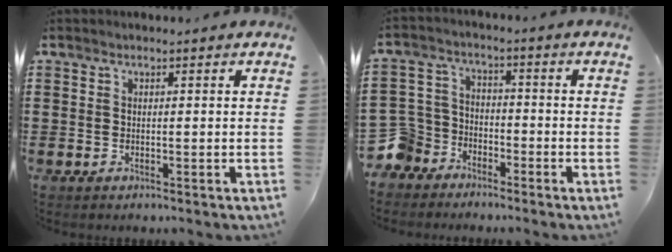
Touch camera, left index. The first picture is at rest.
{"total": 7.7, "force": [-5.8, 4.9, 1.2], "torque": [-0.061, 0.017, -0.120]}